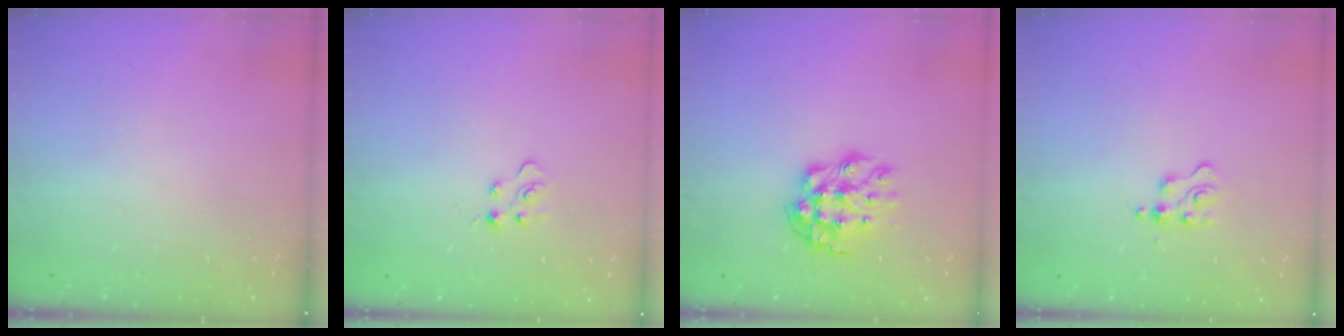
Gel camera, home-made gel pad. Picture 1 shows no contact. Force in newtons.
{"total": 2.9, "press": 2.8, "slide": 0.4}
{"total": 9.4, "press": 9.4, "slide": 0.7}
{"total": 2.4, "press": 2.4, "slide": 0.3}